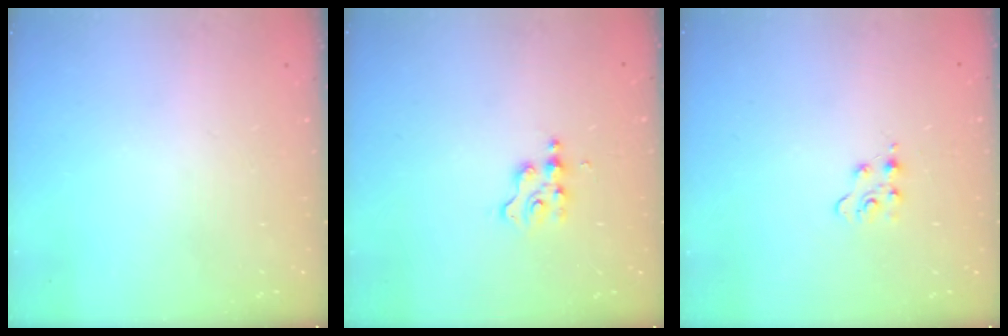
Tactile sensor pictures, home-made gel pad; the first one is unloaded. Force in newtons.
{"total": 3.1, "press": 3.1, "slide": 0.4}
{"total": 3.9, "press": 3.9, "slide": 0.5}